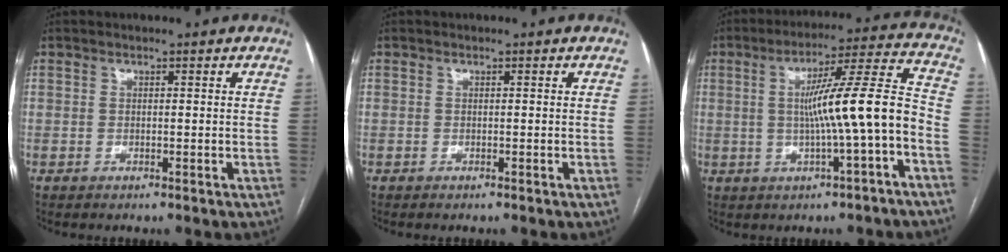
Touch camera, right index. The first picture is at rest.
{"total": 0.0}
{"total": 12.4, "force": [-2.2, -0.2, 12.2], "torque": [-0.188, 0.022, -0.034]}